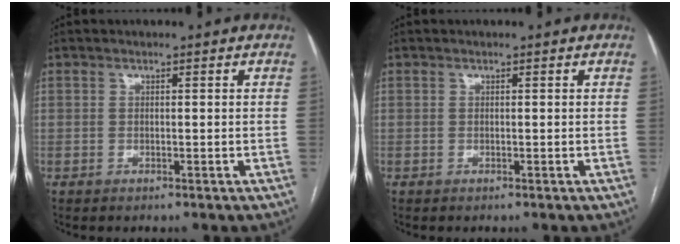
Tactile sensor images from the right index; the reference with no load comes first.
{"total": 0.0}